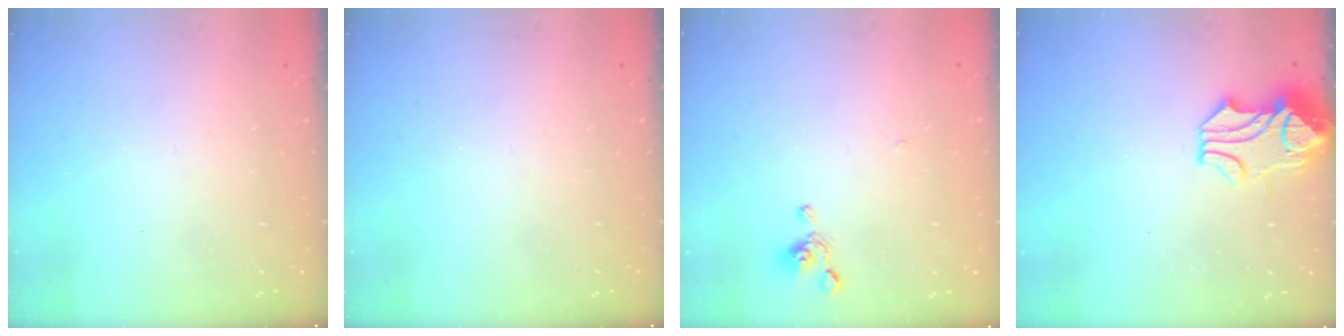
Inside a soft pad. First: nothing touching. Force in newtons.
{"total": 0.0}
{"total": 3.8, "press": 3.8, "slide": 0.6}
{"total": 2.4, "press": 2.1, "slide": 1.1}